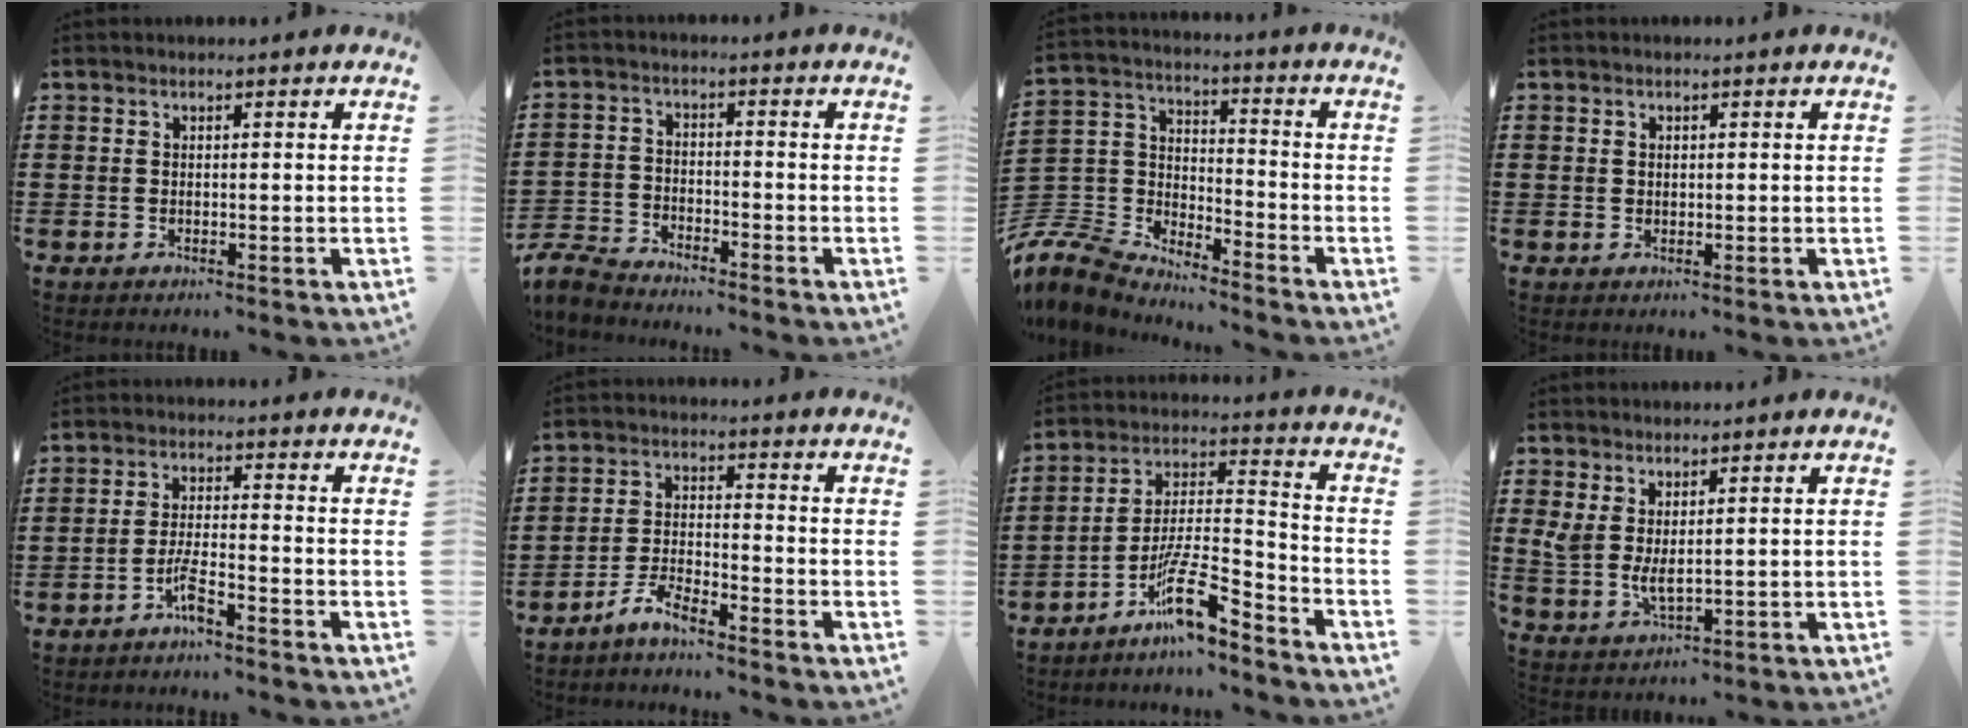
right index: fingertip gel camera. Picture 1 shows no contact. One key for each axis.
{"total": 4.2, "fx": -4.1, "fy": 0.7, "fz": 0.6, "tx": -0.042, "ty": -0.007, "tz": -0.094}
{"total": 7.3, "fx": -7.0, "fy": 2.0, "fz": 1.0, "tx": -0.068, "ty": -0.011, "tz": -0.154}
{"total": 0.8, "fx": 0.3, "fy": 0.6, "fz": 0.2, "tx": -0.006, "ty": 0.003, "tz": 0.007}
{"total": 4.3, "fx": -3.0, "fy": 0.4, "fz": 3.0, "tx": -0.074, "ty": -0.005, "tz": -0.060}
{"total": 4.4, "fx": -4.1, "fy": 0.2, "fz": 1.6, "tx": -0.045, "ty": 0.000, "tz": -0.085}
{"total": 10.7, "fx": -8.0, "fy": 1.8, "fz": 6.8, "tx": -0.135, "ty": 0.009, "tz": -0.156}
{"total": 3.9, "fx": 1.5, "fy": 1.6, "fz": 3.1, "tx": -0.072, "ty": -0.003, "tz": 0.028}